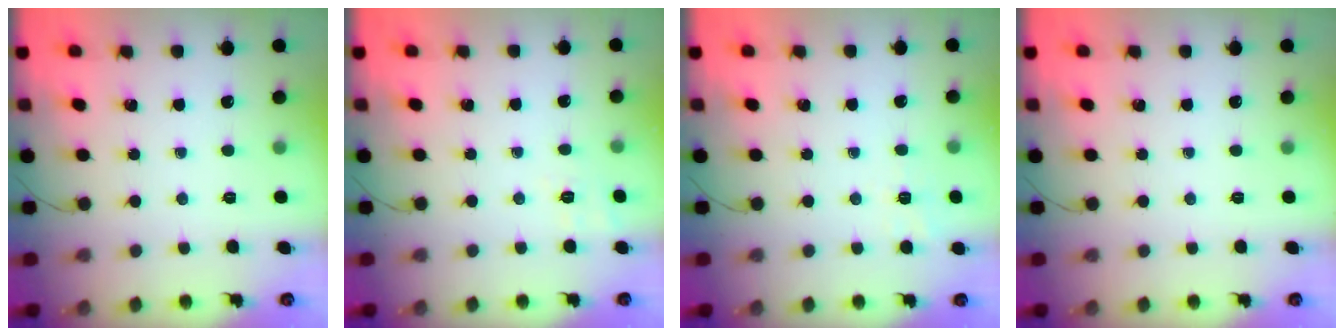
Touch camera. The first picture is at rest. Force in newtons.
{"total": 2.3, "press": 0.9, "slide": 2.1}
{"total": 1.9, "press": 0.5, "slide": 1.9}
{"total": 0.0}